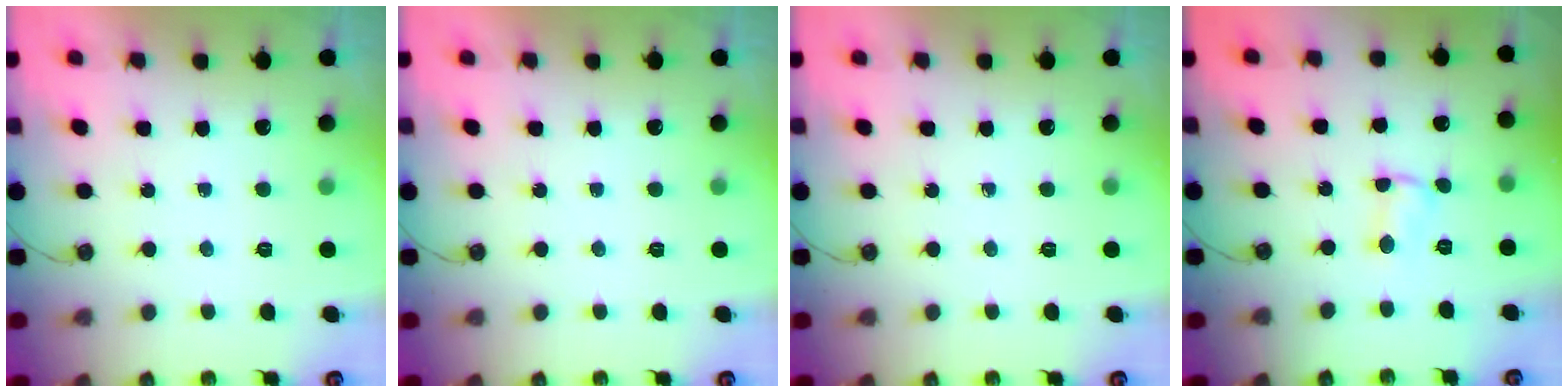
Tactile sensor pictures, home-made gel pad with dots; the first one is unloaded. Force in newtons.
{"total": 0.0}
{"total": 0.0}
{"total": 1.7, "press": 1.6, "slide": 0.5}